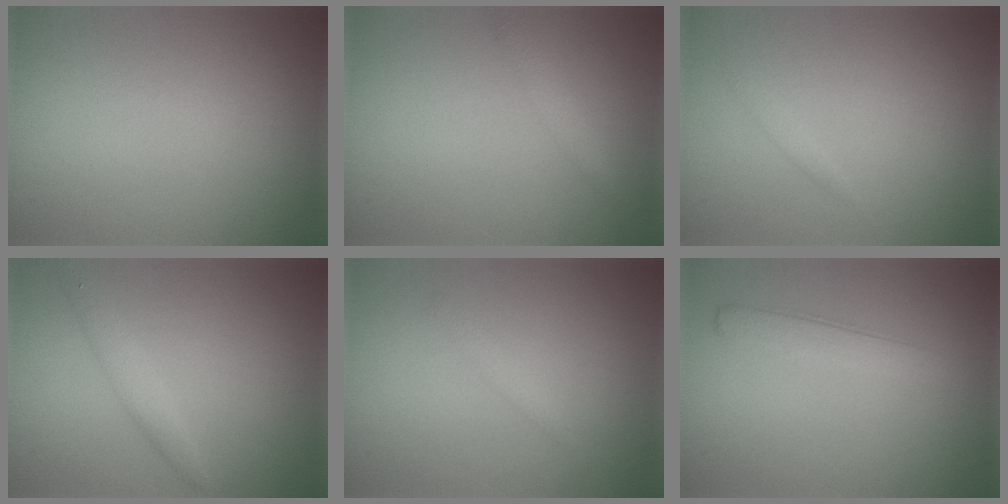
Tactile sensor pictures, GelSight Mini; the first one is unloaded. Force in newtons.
{"total": 1.5, "press": 1.5, "slide": 0.1}
{"total": 0.5, "press": 0.5, "slide": 0.0}
{"total": 1.8, "press": 1.8, "slide": 0.1}
{"total": 0.8, "press": 0.8, "slide": 0.1}
{"total": 2.2, "press": 2.2, "slide": 0.1}